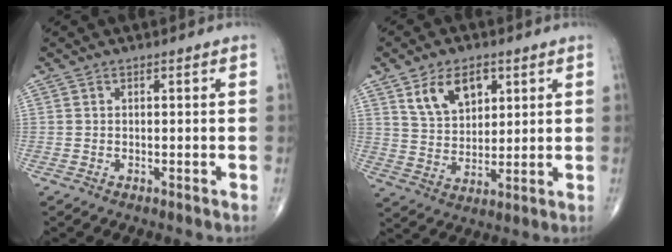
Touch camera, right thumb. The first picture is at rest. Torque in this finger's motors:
{"motor_torque": [-0.87, 0.90, 0.30, 0.14, 0.10]}